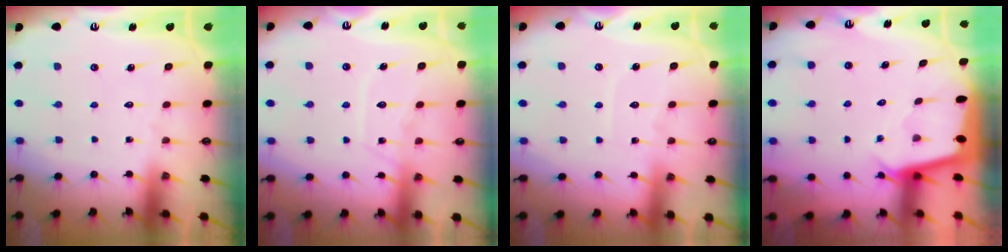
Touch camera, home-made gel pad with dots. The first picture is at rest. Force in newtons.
{"total": 11.2, "press": 11.1, "slide": 1.0}
{"total": 5.6, "press": 5.6, "slide": 0.5}
{"total": 2.2, "press": 2.1, "slide": 0.3}